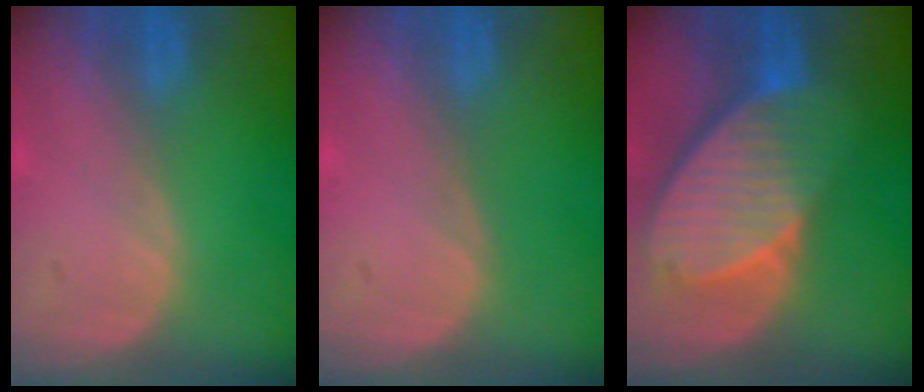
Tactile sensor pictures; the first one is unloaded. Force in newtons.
{"total": 0.0}
{"total": 10.2, "press": 8.8, "slide": 5.0}